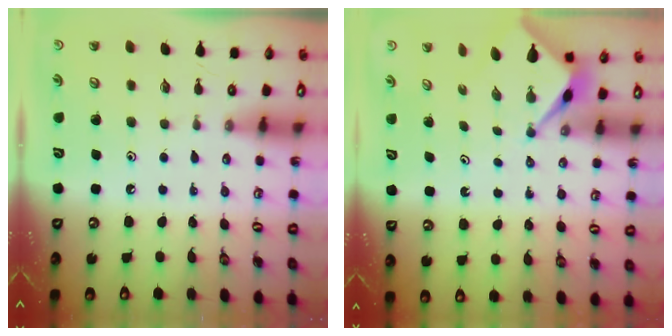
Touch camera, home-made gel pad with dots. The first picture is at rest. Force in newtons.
{"total": 2.6, "press": 2.6, "slide": 0.2}